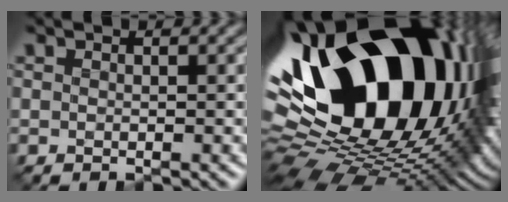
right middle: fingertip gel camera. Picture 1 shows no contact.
{"total": 22.0, "force": [5.2, 13.3, 16.7], "torque": [-0.315, 0.018, 0.072]}